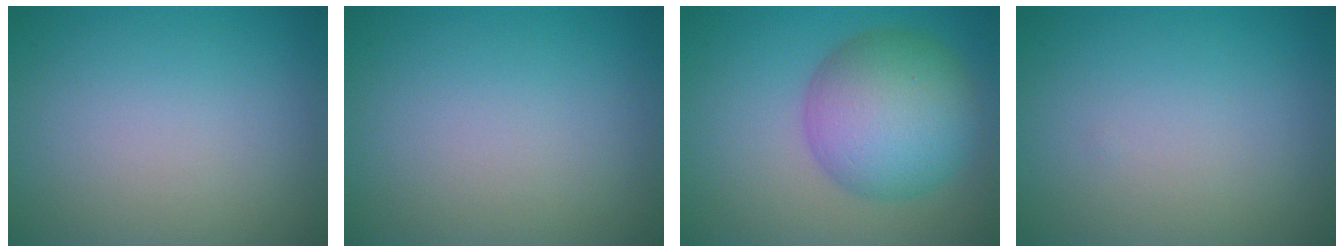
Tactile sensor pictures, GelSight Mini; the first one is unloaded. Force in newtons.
{"total": 0.0}
{"total": 8.7, "press": 8.7, "slide": 0.2}
{"total": 0.0}